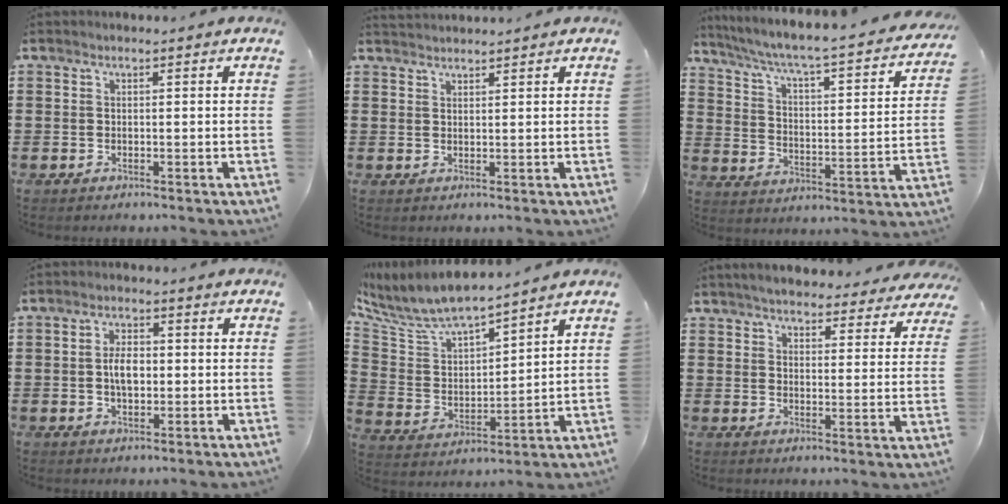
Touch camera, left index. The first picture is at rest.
{"total": 1.4, "force": [1.4, 0.0, -0.1], "torque": [-0.002, 0.002, 0.029]}
{"total": 4.1, "force": [3.2, 0.1, 2.6], "torque": [-0.069, -0.040, 0.040]}
{"total": 4.0, "force": [0.1, 2.1, 3.4], "torque": [-0.060, 0.004, -0.002]}
{"total": 7.2, "force": [6.8, 1.2, 2.0], "torque": [-0.077, -0.046, 0.117]}
{"total": 4.5, "force": [4.4, 0.3, 0.9], "torque": [-0.037, -0.023, 0.078]}